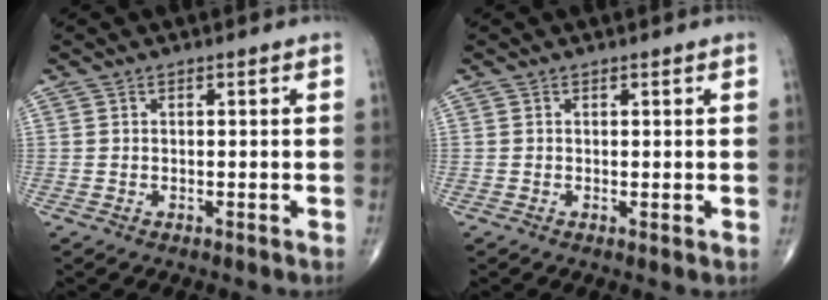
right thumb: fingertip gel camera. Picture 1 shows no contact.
{"total": 0.6, "force": [0.0, 0.1, 0.6], "torque": [-0.013, -0.004, -0.001]}